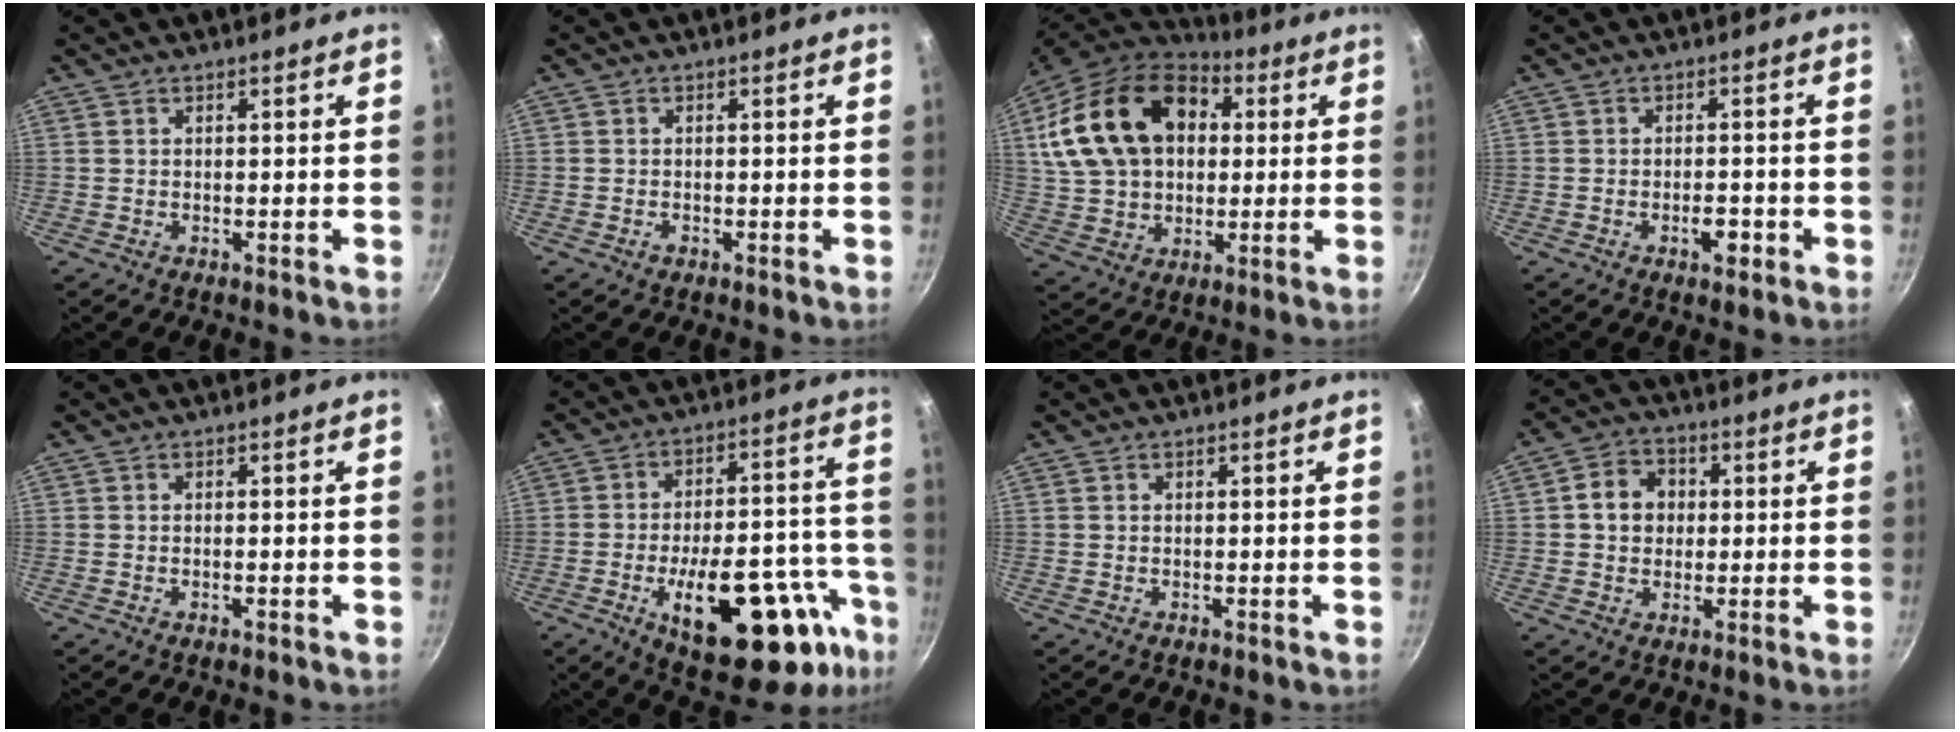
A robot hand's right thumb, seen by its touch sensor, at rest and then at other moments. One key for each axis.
{"total": 1.1, "fx": -0.6, "fy": 0.7, "fz": 0.5, "tx": -0.009, "ty": 0.002, "tz": -0.012}
{"total": 23.8, "fx": 5.5, "fy": 16.8, "fz": 15.9, "tx": -0.278, "ty": 0.024, "tz": 0.100}
{"total": 3.5, "fx": -1.6, "fy": 1.6, "fz": 2.6, "tx": -0.027, "ty": 0.011, "tz": -0.025}
{"total": 0.7, "fx": -0.3, "fy": 0.2, "fz": 0.6, "tx": -0.014, "ty": 0.003, "tz": -0.007}
{"total": 26.0, "fx": -11.3, "fy": 11.7, "fz": 20.3, "tx": -0.233, "ty": 0.046, "tz": -0.145}
{"total": 0.0}
{"total": 7.3, "fx": 0.9, "fy": 6.2, "fz": 3.8, "tx": -0.036, "ty": 0.010, "tz": 0.003}